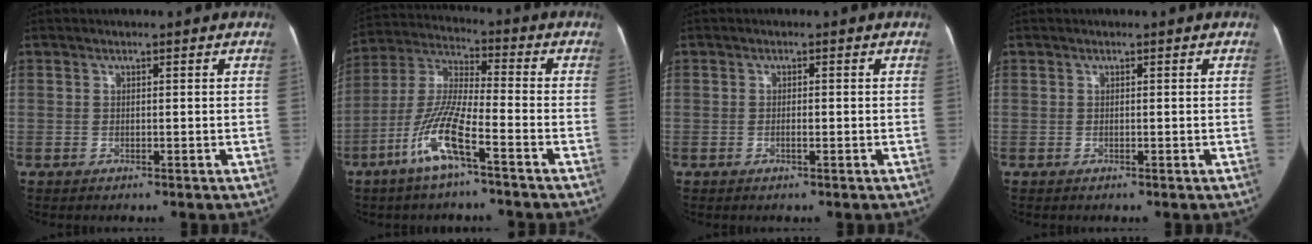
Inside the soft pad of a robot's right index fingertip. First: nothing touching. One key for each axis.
{"total": 11.4, "fx": -5.9, "fy": 1.4, "fz": 9.7, "tx": -0.211, "ty": 0.000, "tz": -0.118}
{"total": 1.4, "fx": -0.4, "fy": 0.5, "fz": 1.2, "tx": -0.022, "ty": 0.002, "tz": -0.008}
{"total": 0.0}